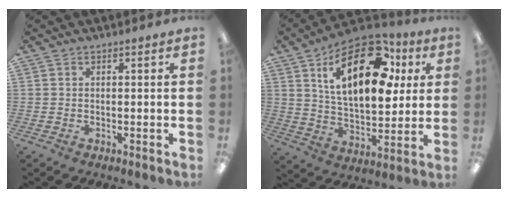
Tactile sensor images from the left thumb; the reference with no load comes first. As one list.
[{"total": 22.9, "force": [10.3, 11.3, 17.0], "torque": [-0.269, -0.030, 0.166]}]